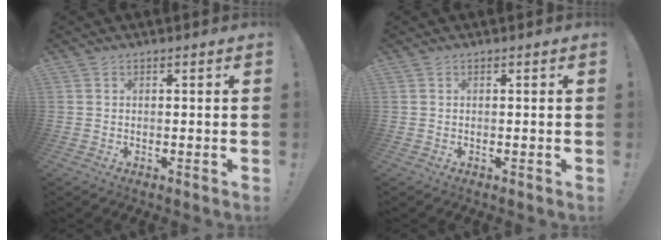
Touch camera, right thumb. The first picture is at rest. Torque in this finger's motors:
{"motor_torque": [0.00, 0.00, 0.00, 0.00, 0.00]}